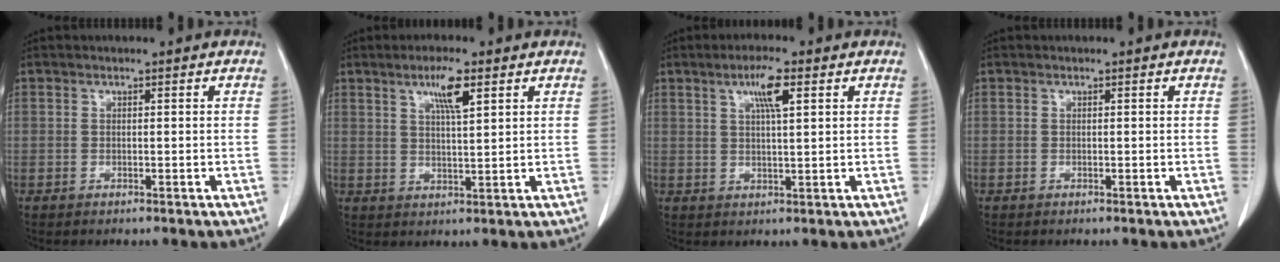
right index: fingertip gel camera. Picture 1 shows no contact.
{"total": 5.2, "force": [2.8, 0.5, 4.4], "torque": [-0.077, 0.000, 0.048]}
{"total": 4.9, "force": [2.3, 0.4, 4.3], "torque": [-0.078, 0.002, 0.039]}
{"total": 0.0}